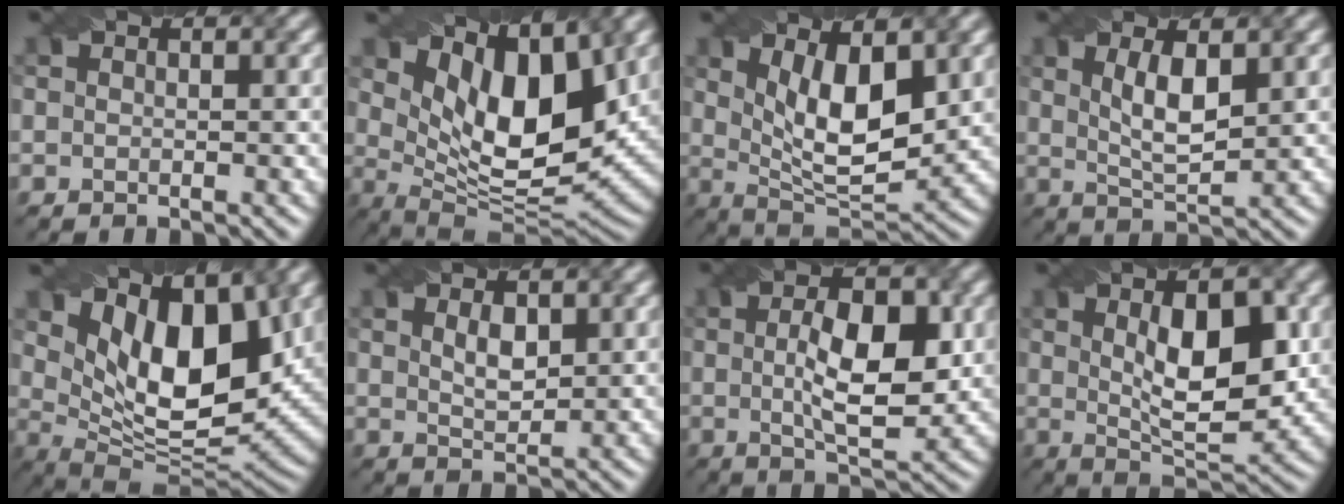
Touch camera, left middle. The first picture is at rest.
{"total": 11.5, "force": [5.0, 5.0, 9.0], "torque": [-0.161, -0.002, 0.090]}
{"total": 7.5, "force": [2.3, 3.0, 6.4], "torque": [-0.120, -0.011, 0.041]}
{"total": 3.9, "force": [1.2, 1.2, 3.5], "torque": [-0.072, -0.004, 0.025]}
{"total": 11.5, "force": [4.8, 5.3, 9.0], "torque": [-0.156, -0.003, 0.082]}
{"total": 2.0, "force": [0.9, 0.9, 1.5], "torque": [-0.030, -0.003, 0.020]}
{"total": 7.1, "force": [0.5, 2.7, 6.5], "torque": [-0.109, -0.001, 0.008]}
{"total": 8.2, "force": [1.3, 3.0, 7.5], "torque": [-0.114, 0.003, 0.024]}